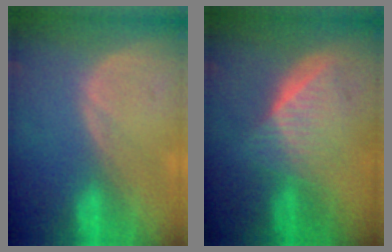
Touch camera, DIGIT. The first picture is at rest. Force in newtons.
{"total": 6.5, "press": 5.8, "slide": 2.8}